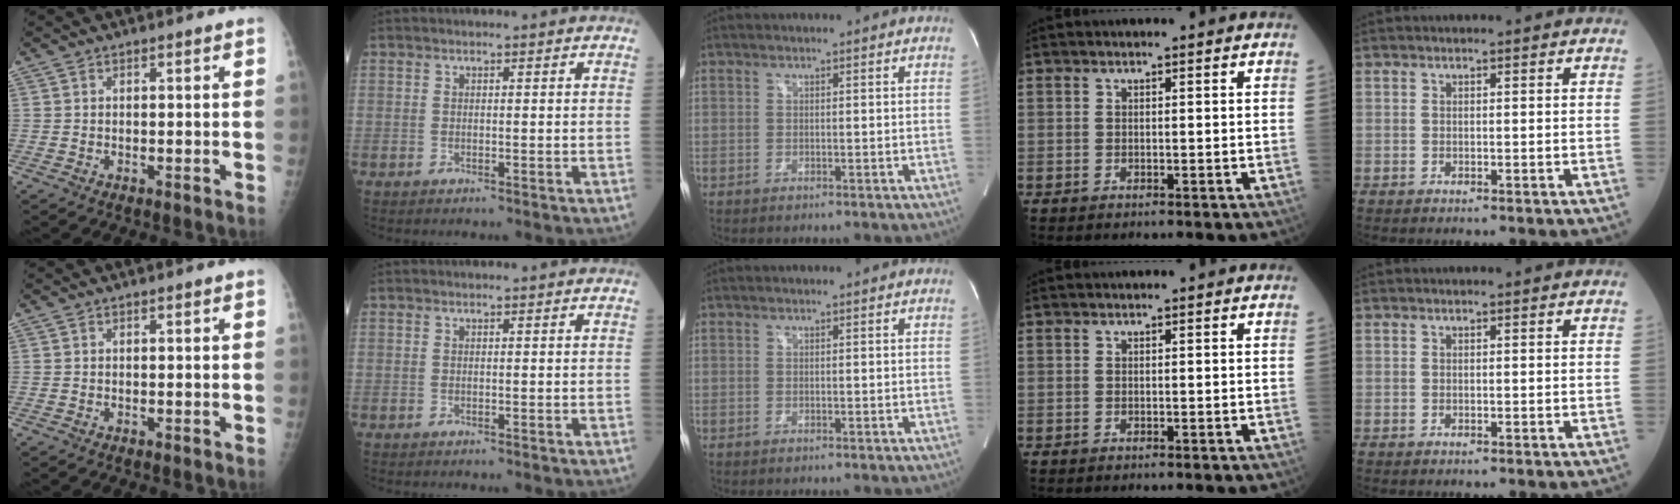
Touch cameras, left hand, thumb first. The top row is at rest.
{}